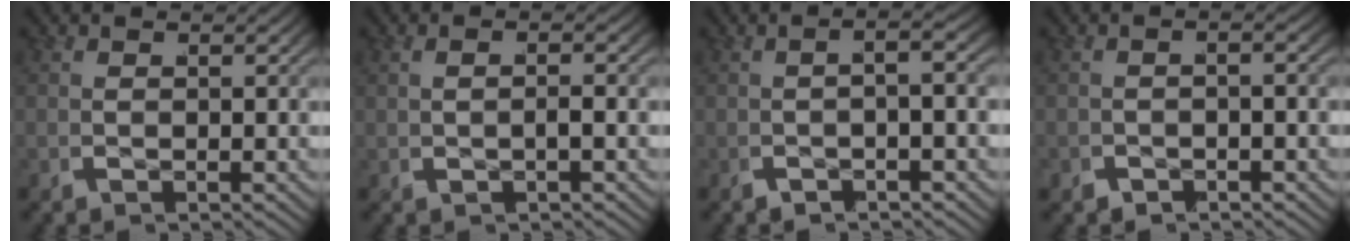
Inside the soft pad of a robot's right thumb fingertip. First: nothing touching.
{"total": 0.8, "force": [-0.2, 0.1, 0.7], "torque": [-0.024, 0.000, -0.003]}
{"total": 1.1, "force": [-0.6, -0.7, 0.6], "torque": [-0.024, 0.013, -0.013]}
{"total": 1.5, "force": [-1.5, 0.3, 0.0], "torque": [-0.015, -0.006, -0.025]}